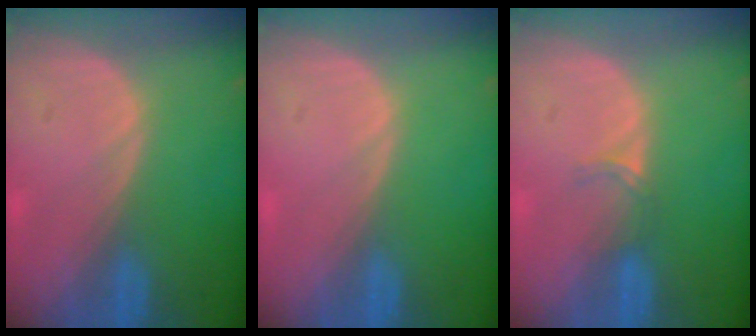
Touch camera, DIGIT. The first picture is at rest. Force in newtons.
{"total": 0.0}
{"total": 1.9, "press": 1.5, "slide": 1.2}